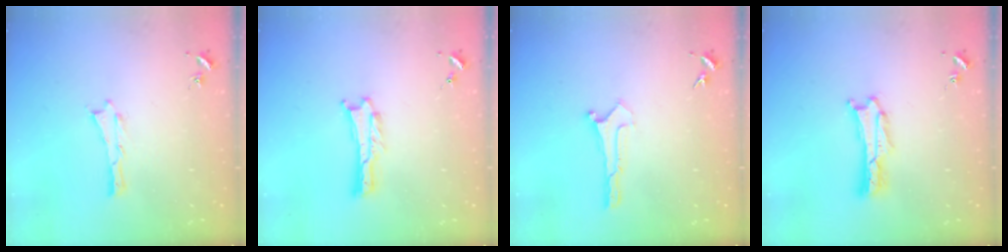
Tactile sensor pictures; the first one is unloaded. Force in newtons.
{"total": 0.0}
{"total": 0.0}
{"total": 1.4, "press": 1.4, "slide": 0.0}